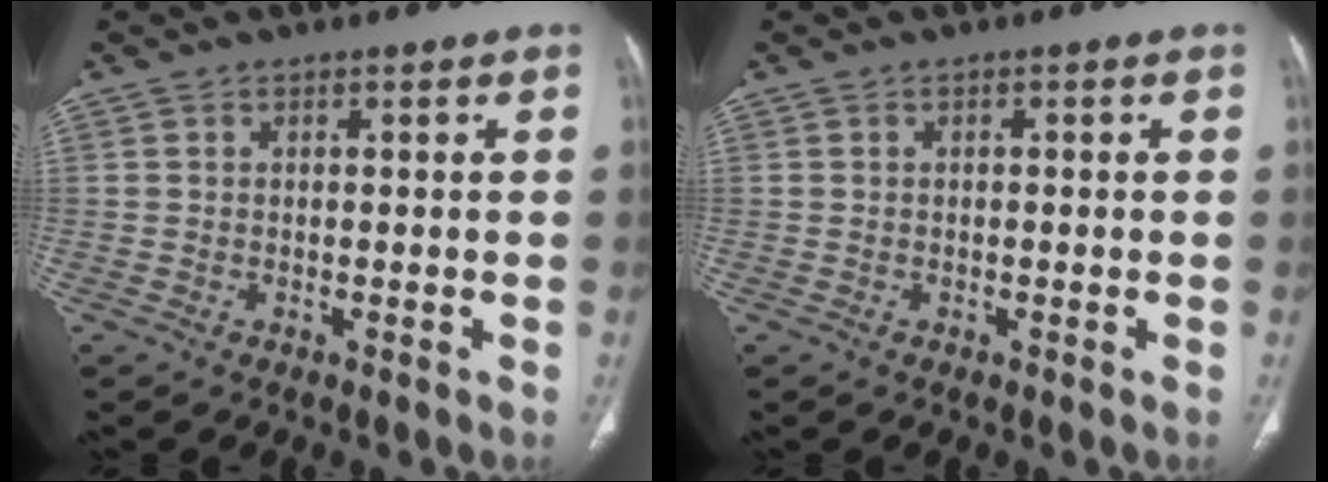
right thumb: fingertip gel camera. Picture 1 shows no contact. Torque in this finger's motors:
{"motor_torque": [-0.01, -0.16, -0.51, 0.32, 0.00]}